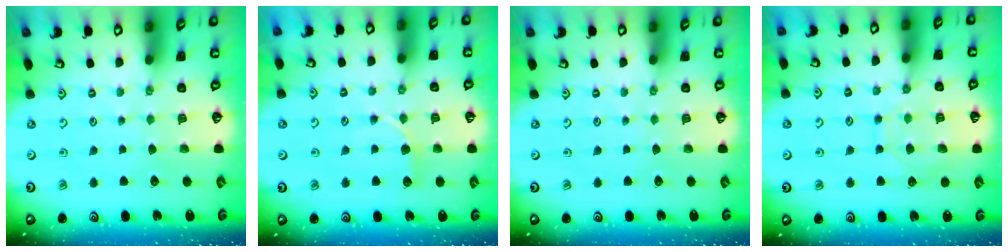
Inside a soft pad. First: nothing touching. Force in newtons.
{"total": 7.0, "press": 7.0, "slide": 0.5}
{"total": 0.0}
{"total": 9.7, "press": 9.7, "slide": 0.8}